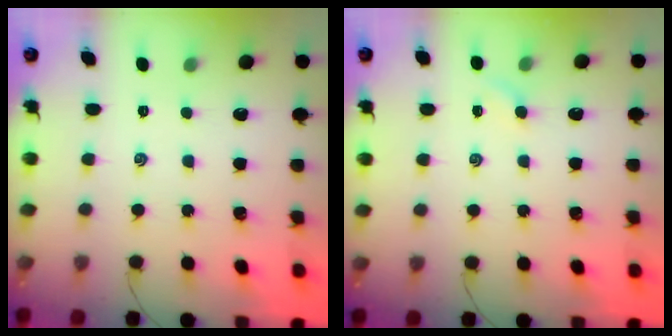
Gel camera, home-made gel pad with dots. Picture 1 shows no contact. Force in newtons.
{"total": 2.4, "press": 2.3, "slide": 0.8}